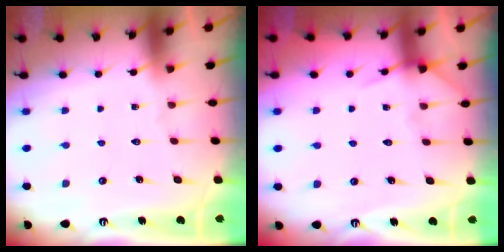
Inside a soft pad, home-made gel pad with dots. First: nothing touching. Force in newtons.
{"total": 5.7, "press": 5.7, "slide": 0.8}